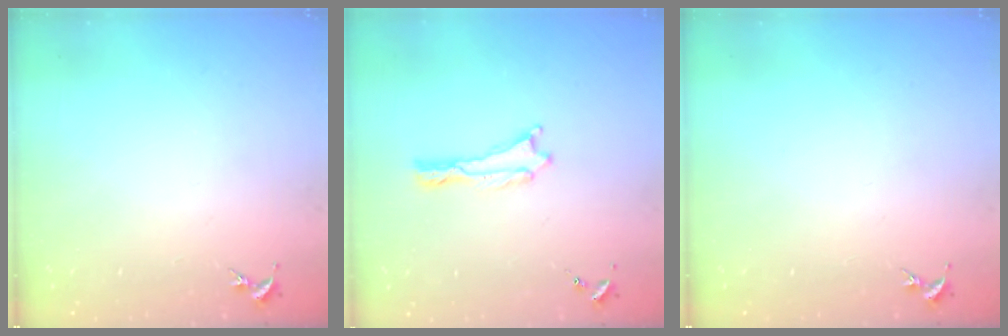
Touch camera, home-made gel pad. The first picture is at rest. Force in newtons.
{"total": 0.0}
{"total": 0.0}